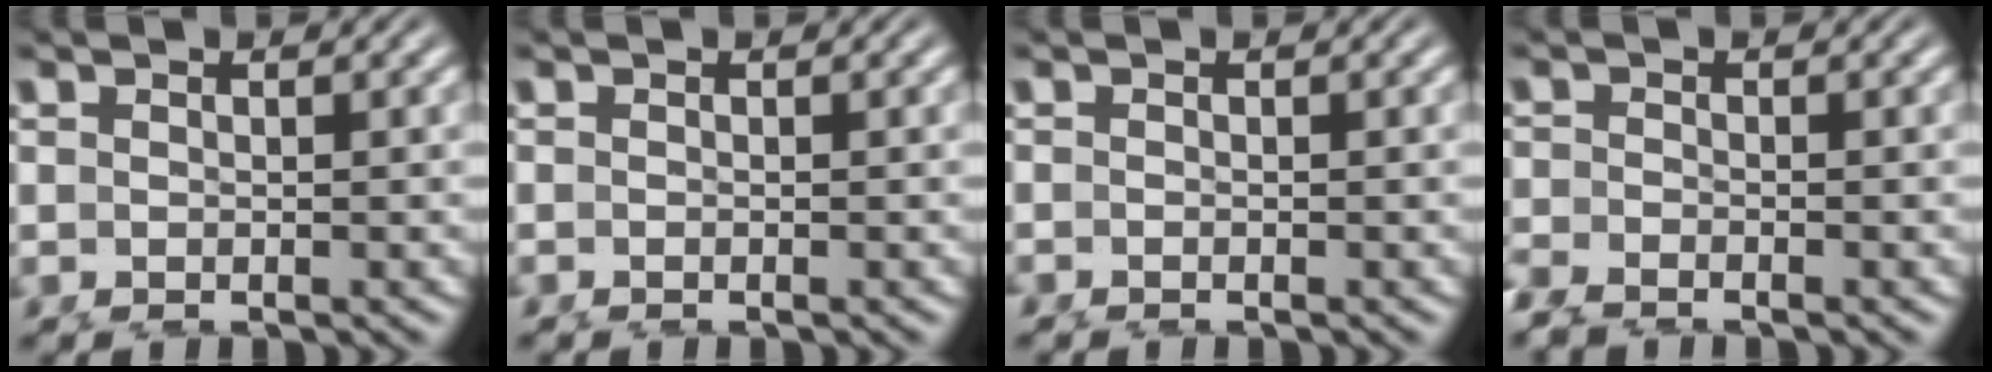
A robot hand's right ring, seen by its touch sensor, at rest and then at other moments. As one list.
[{"total": 0.5, "force": [-0.4, -0.3, -0.1], "torque": [0.004, -0.003, -0.007]}, {"total": 0.7, "force": [-0.7, -0.1, -0.1], "torque": [0.004, -0.007, -0.011]}, {"total": 2.2, "force": [-2.1, 0.7, 0.4], "torque": [-0.005, -0.009, -0.037]}]